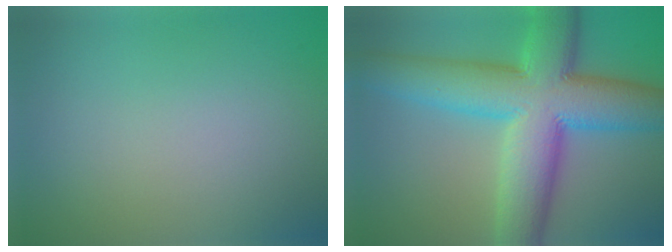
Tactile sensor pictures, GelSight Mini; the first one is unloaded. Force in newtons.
{"total": 13.3, "press": 13.3, "slide": 0.1}